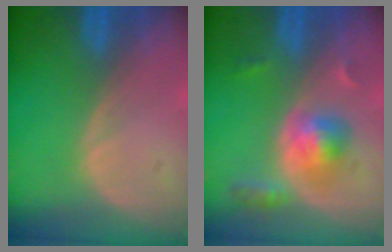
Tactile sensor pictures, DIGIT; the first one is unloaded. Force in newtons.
{"total": 5.1, "press": 4.9, "slide": 1.4}